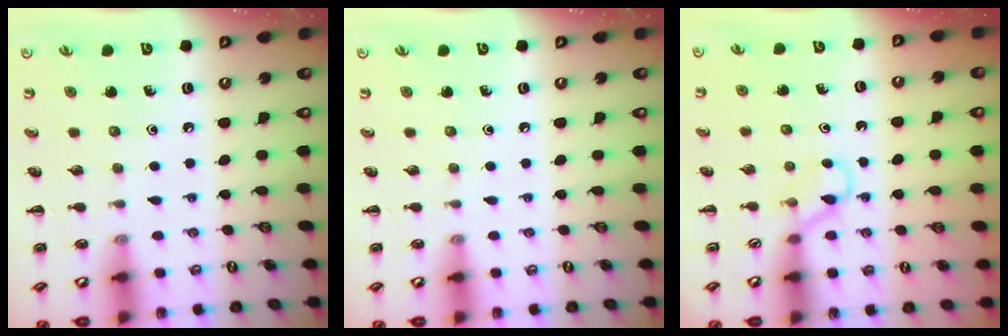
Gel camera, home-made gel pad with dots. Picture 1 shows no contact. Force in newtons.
{"total": 0.0}
{"total": 2.6, "press": 2.5, "slide": 0.9}